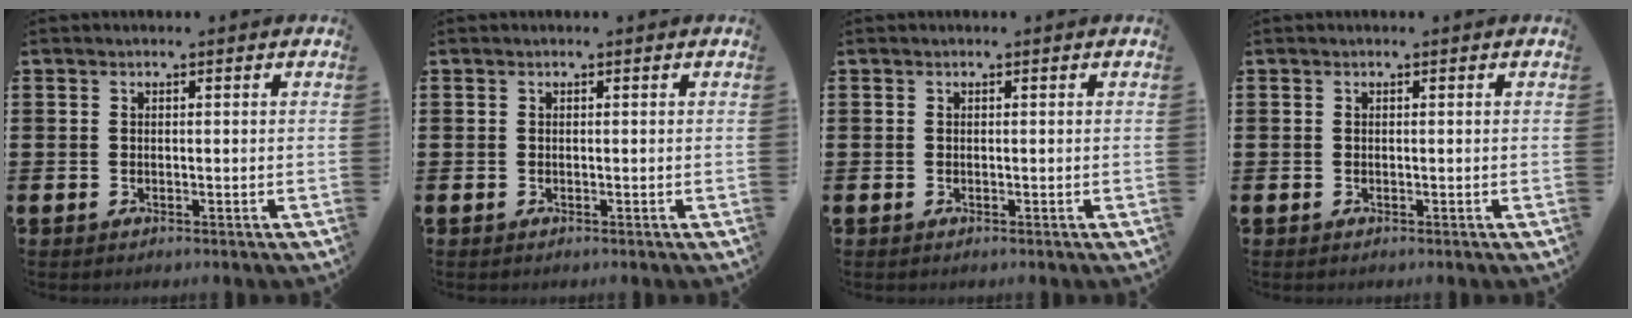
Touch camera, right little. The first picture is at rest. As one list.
[{"total": 0.0}, {"total": 0.0}, {"total": 0.0}]